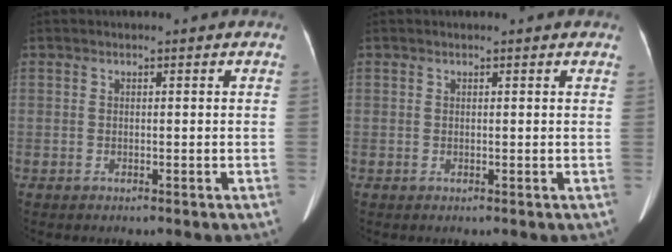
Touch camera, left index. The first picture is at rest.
{"total": 1.2, "force": [1.1, 0.1, 0.3], "torque": [-0.009, 0.002, 0.003]}